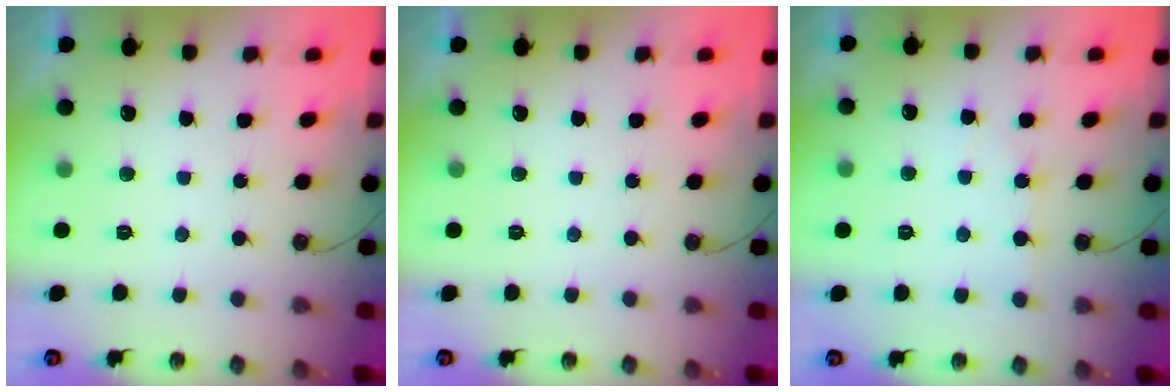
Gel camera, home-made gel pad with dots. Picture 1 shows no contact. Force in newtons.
{"total": 0.0}
{"total": 3.5, "press": 3.5, "slide": 0.6}